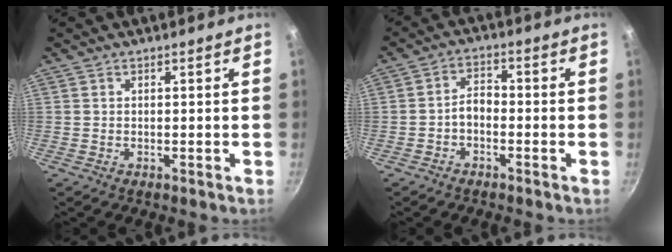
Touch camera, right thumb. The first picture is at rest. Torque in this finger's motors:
{"motor_torque": [0.68, 0.50, 0.64, 0.23, -0.02]}